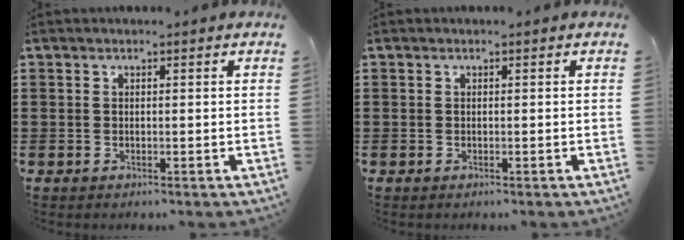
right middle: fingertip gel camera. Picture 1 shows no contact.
{"total": 0.0}